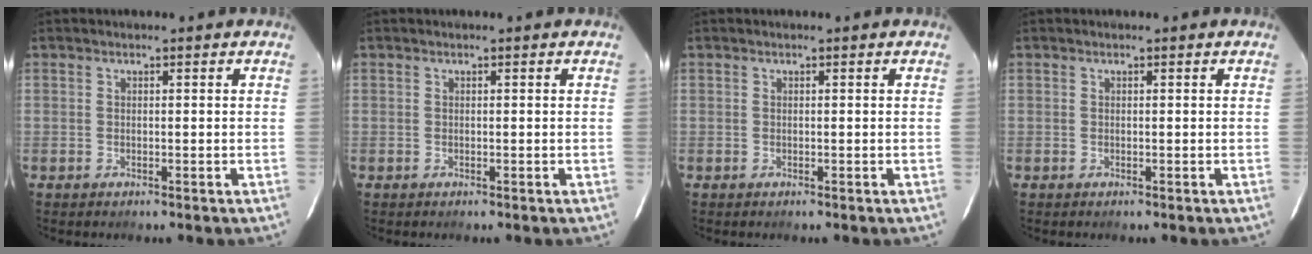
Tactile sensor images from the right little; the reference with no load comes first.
{"total": 0.0}
{"total": 0.0}
{"total": 0.0}